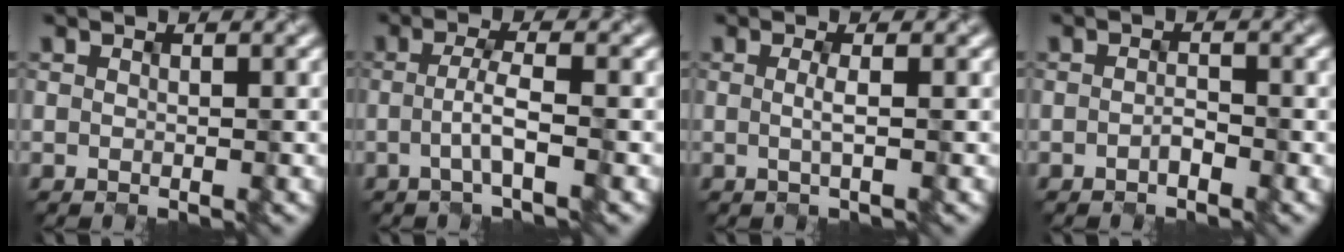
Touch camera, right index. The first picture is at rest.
{"total": 2.5, "force": [-0.8, 0.4, 2.3], "torque": [-0.045, -0.001, -0.014]}
{"total": 1.2, "force": [-0.2, 0.2, 1.2], "torque": [-0.023, -0.001, -0.004]}
{"total": 1.0, "force": [-0.8, 0.2, 0.6], "torque": [-0.015, -0.001, -0.014]}